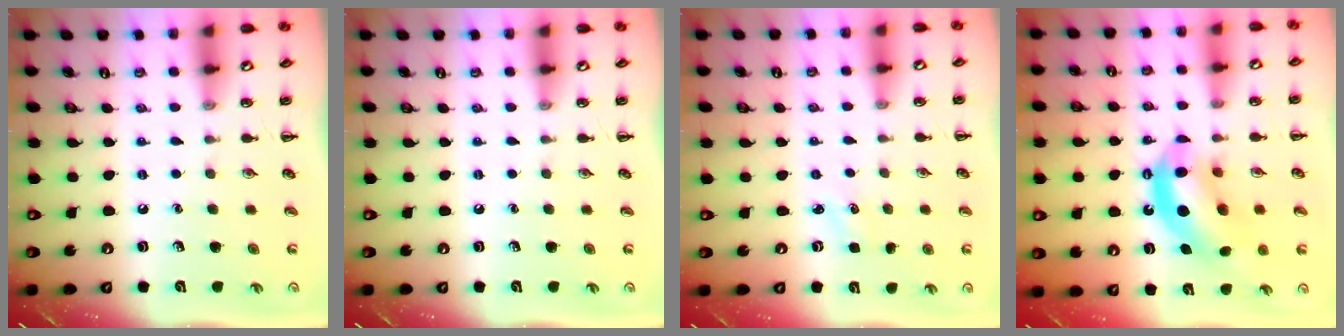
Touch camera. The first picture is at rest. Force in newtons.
{"total": 0.0}
{"total": 1.8, "press": 1.7, "slide": 0.5}
{"total": 12.6, "press": 12.1, "slide": 3.4}